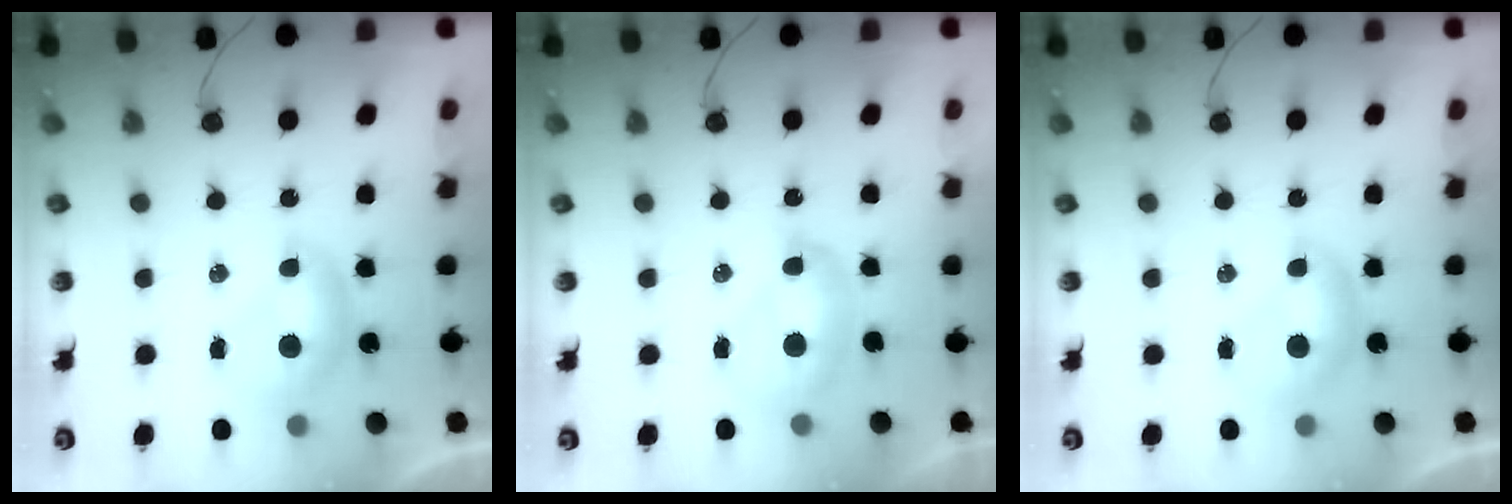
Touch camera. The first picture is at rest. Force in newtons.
{"total": 2.7, "press": 2.7, "slide": 0.1}
{"total": 0.0}